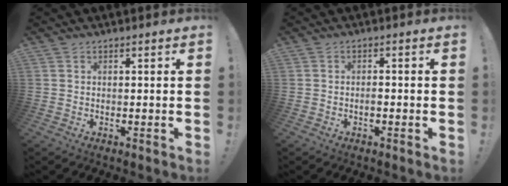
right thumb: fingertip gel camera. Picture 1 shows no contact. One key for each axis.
{"total": 1.3, "fx": -0.6, "fy": 0.5, "fz": 1.0, "tx": -0.016, "ty": 0.004, "tz": -0.012}